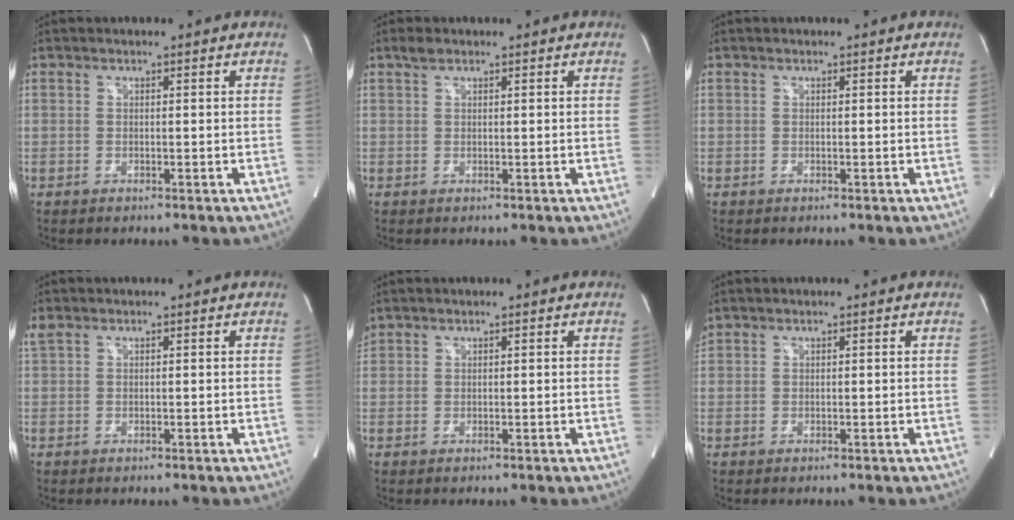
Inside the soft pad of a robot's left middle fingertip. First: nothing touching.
{"total": 1.2, "force": [1.0, 0.4, 0.7], "torque": [-0.020, 0.008, 0.020]}
{"total": 0.0}
{"total": 1.2, "force": [1.0, 0.2, 0.6], "torque": [-0.033, 0.023, 0.030]}
{"total": 1.5, "force": [1.4, 0.4, 0.3], "torque": [-0.017, 0.021, 0.032]}
{"total": 1.3, "force": [1.2, 0.2, 0.4], "torque": [-0.017, 0.021, 0.029]}